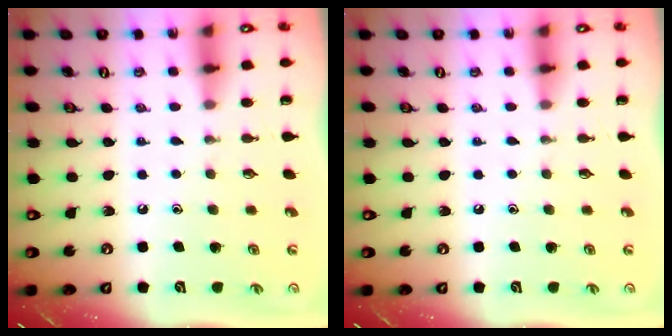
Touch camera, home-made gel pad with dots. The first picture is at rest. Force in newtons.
{"total": 0.0}